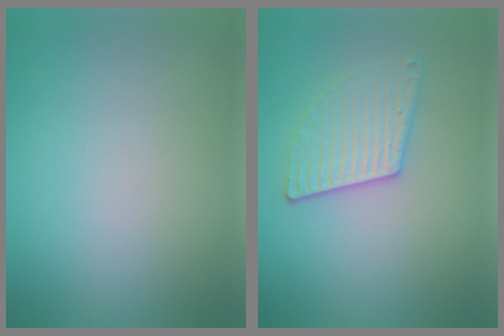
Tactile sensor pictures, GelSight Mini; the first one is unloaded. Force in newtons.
{"total": 3.1, "press": 2.9, "slide": 1.0}